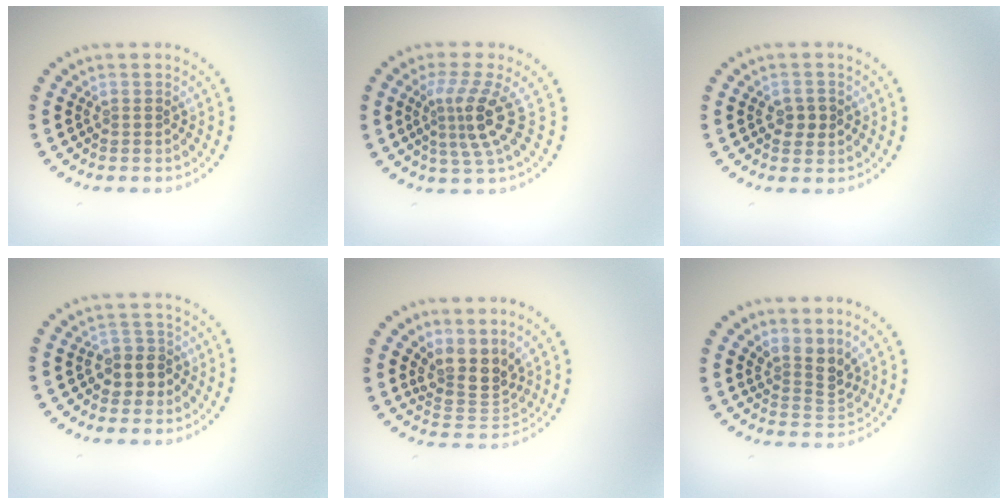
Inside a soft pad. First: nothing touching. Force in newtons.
{"total": 3.8, "press": 2.6, "slide": 2.8}
{"total": 1.9, "press": 1.9, "slide": 0.3}
{"total": 2.6, "press": 2.2, "slide": 1.3}
{"total": 3.8, "press": 2.8, "slide": 2.5}
{"total": 2.8, "press": 2.0, "slide": 2.0}